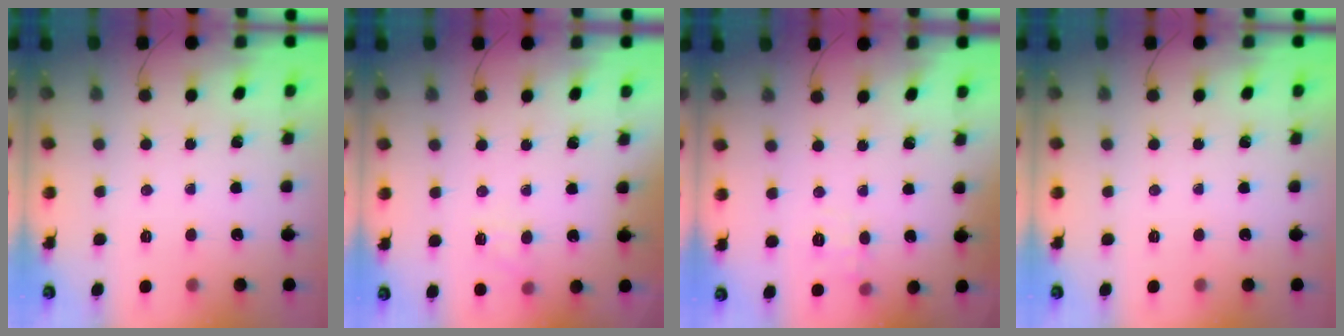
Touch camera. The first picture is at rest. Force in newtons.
{"total": 5.7, "press": 5.6, "slide": 1.3}
{"total": 5.6, "press": 5.4, "slide": 1.6}
{"total": 0.0}